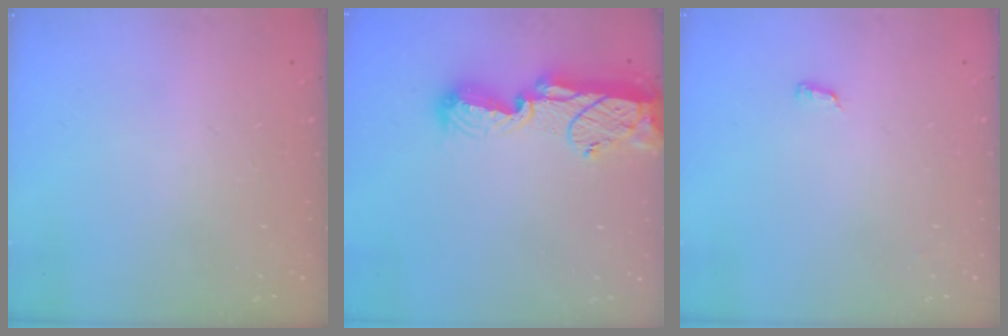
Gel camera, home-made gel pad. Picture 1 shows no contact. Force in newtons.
{"total": 15.4, "press": 14.2, "slide": 6.0}
{"total": 6.4, "press": 3.8, "slide": 5.1}